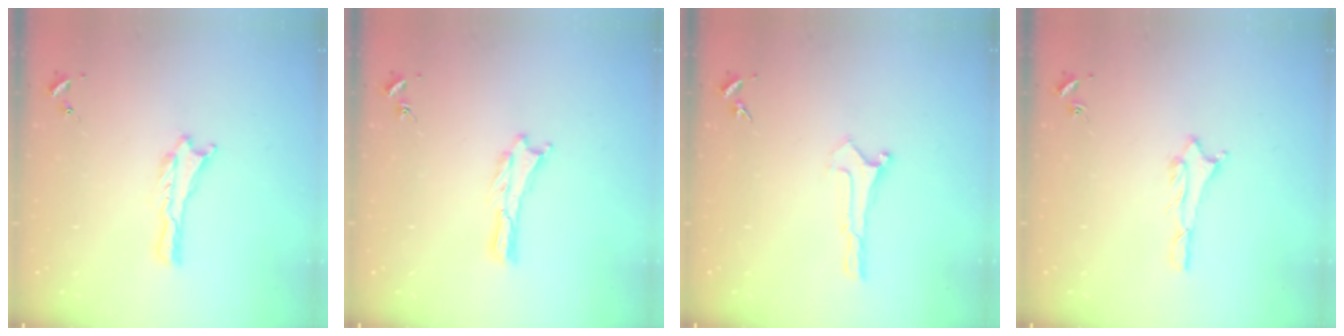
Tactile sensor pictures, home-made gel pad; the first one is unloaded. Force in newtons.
{"total": 0.0}
{"total": 0.0}
{"total": 1.5, "press": 1.5, "slide": 0.1}